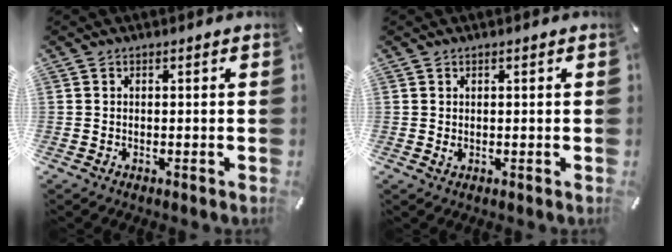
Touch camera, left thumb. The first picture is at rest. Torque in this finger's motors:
{"motor_torque": [0.08, 0.27, 0.03, -0.12, 0.02]}